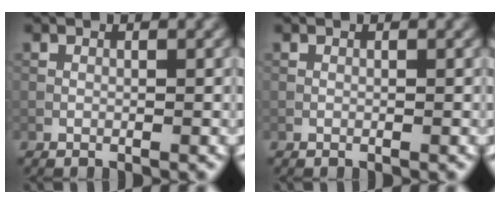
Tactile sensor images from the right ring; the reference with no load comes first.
{"total": 0.0}